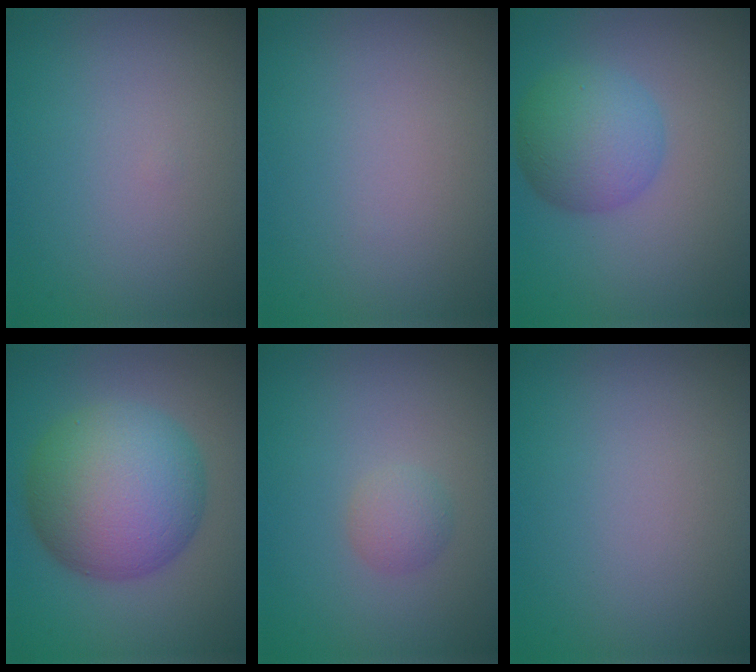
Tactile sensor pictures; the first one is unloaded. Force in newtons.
{"total": 0.0}
{"total": 4.7, "press": 4.7, "slide": 0.1}
{"total": 10.5, "press": 10.5, "slide": 0.2}
{"total": 1.5, "press": 1.4, "slide": 0.1}
{"total": 0.0}